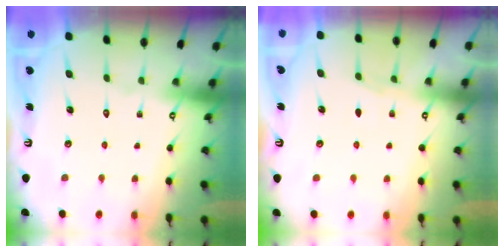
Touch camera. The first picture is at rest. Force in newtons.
{"total": 4.2, "press": 4.2, "slide": 0.4}